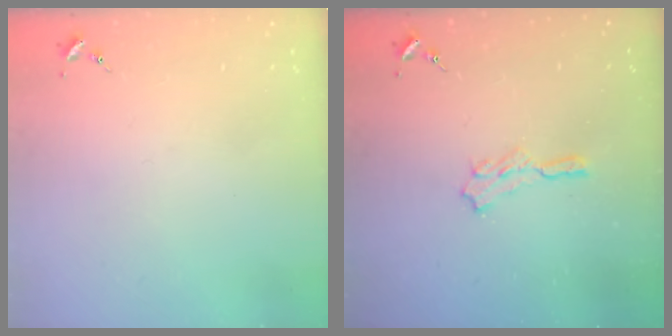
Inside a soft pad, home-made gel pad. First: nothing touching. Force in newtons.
{"total": 5.0, "press": 5.0, "slide": 0.8}